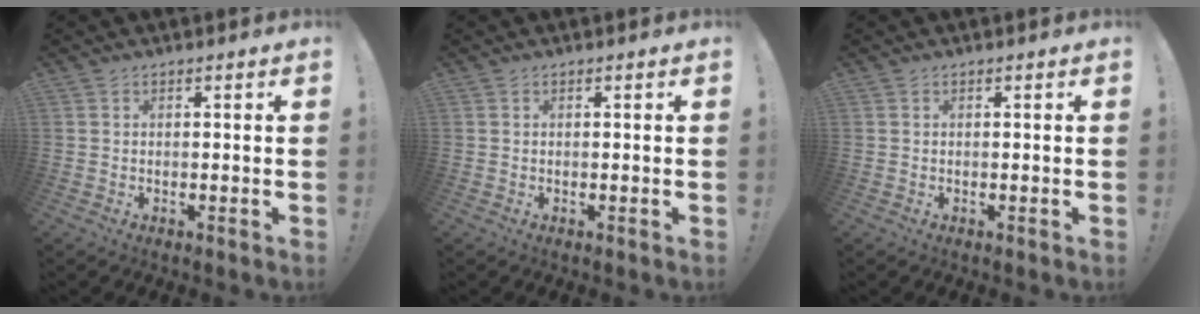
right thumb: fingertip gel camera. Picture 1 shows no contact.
{"total": 0.0}
{"total": 0.0}